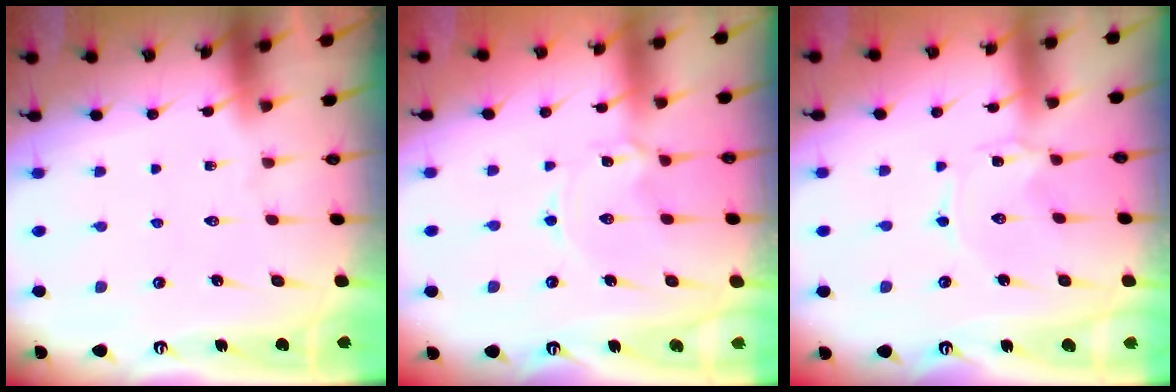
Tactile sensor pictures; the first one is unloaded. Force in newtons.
{"total": 1.5, "press": 1.5, "slide": 0.2}
{"total": 0.0}